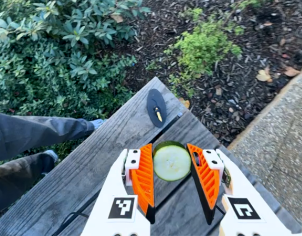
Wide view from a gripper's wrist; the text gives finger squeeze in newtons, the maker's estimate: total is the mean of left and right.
{"total": 8.6, "left": 8.4, "right": 8.8}